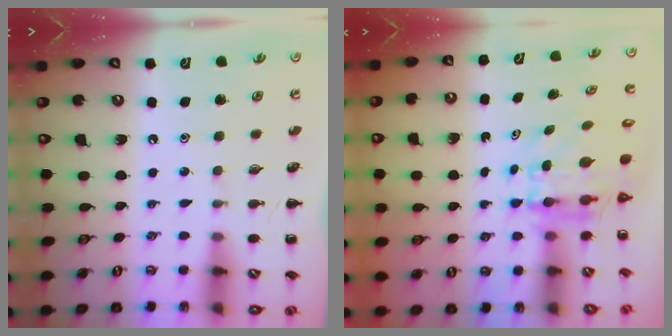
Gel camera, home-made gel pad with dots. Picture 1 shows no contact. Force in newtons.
{"total": 5.5, "press": 5.4, "slide": 0.9}